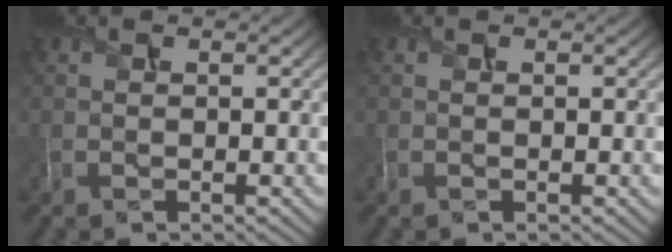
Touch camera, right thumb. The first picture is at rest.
{"total": 0.0}